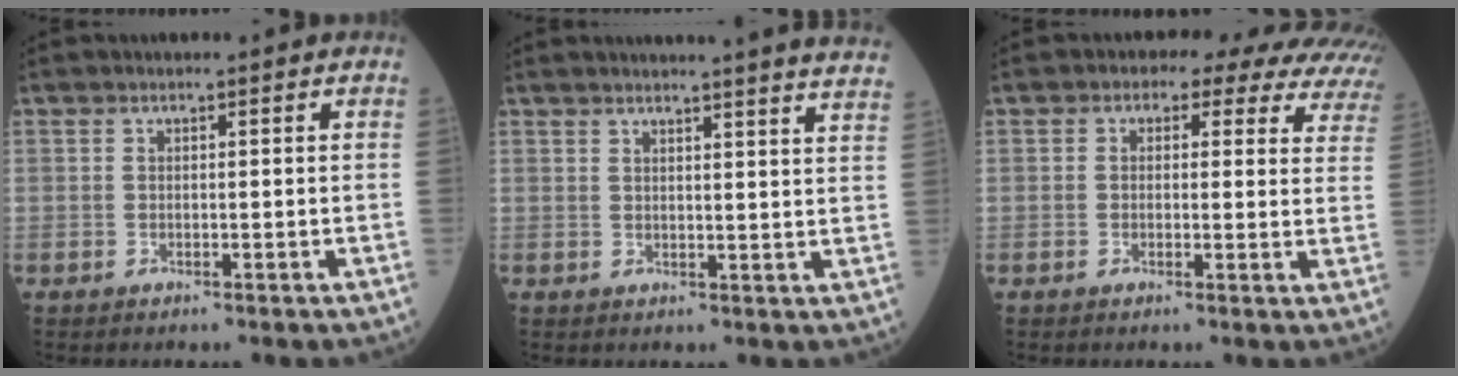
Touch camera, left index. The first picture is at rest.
{"total": 14.8, "force": [14.1, -0.8, 4.1], "torque": [-0.050, -0.065, 0.143]}
{"total": 14.1, "force": [11.6, 5.8, 5.6], "torque": [-0.053, 0.013, 0.104]}